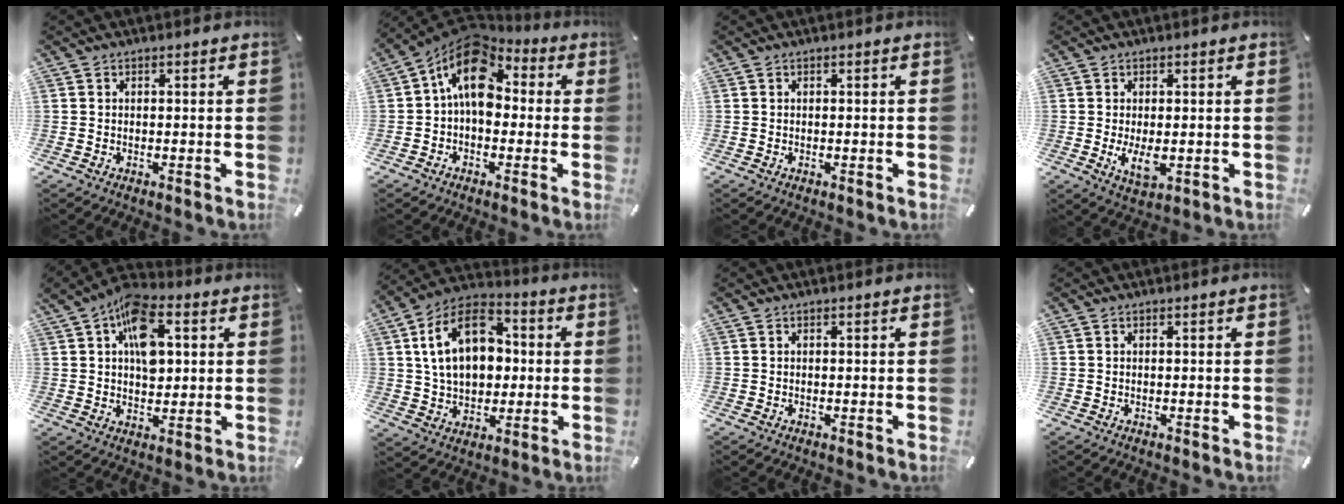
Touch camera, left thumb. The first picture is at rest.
{"total": 13.5, "force": [2.1, 9.0, 9.9], "torque": [-0.181, 0.003, 0.033]}
{"total": 0.0}
{"total": 5.8, "force": [-0.6, 3.0, 4.9], "torque": [-0.093, -0.012, -0.015]}
{"total": 11.8, "force": [3.4, 7.8, 8.2], "torque": [-0.114, -0.004, 0.061]}
{"total": 16.4, "force": [2.6, 12.0, 10.8], "torque": [-0.201, 0.006, 0.046]}
{"total": 0.0}
{"total": 0.0}